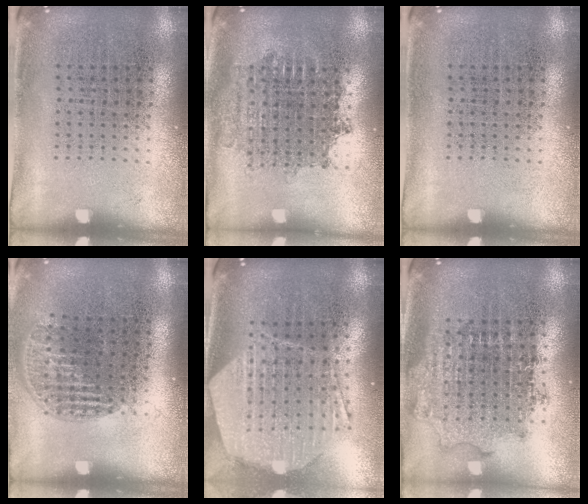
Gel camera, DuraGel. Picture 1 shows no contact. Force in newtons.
{"total": 1.8, "press": 1.5, "slide": 1.0}
{"total": 0.0}
{"total": 1.2, "press": 1.0, "slide": 0.5}
{"total": 2.7, "press": 2.1, "slide": 1.7}
{"total": 1.9, "press": 1.5, "slide": 1.1}